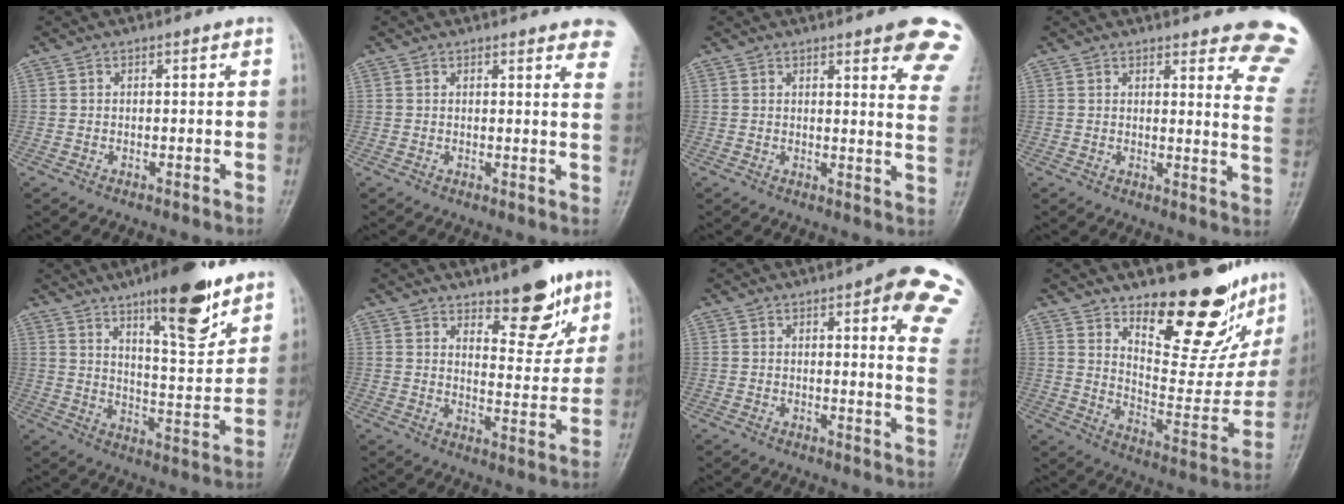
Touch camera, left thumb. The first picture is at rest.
{"total": 9.1, "force": [7.5, 2.0, 4.7], "torque": [-0.024, -0.023, 0.066]}
{"total": 13.2, "force": [8.4, 3.0, 9.7], "torque": [-0.085, -0.039, 0.080]}
{"total": 14.6, "force": [13.1, 2.7, 5.9], "torque": [-0.026, -0.108, 0.119]}
{"total": 16.1, "force": [10.4, 4.5, 11.5], "torque": [-0.142, -0.063, 0.166]}
{"total": 10.8, "force": [7.2, 4.3, 6.7], "torque": [-0.059, -0.052, 0.111]}
{"total": 14.2, "force": [7.3, 3.6, 11.6], "torque": [-0.105, -0.030, 0.067]}
{"total": 20.7, "force": [15.5, 7.9, 11.2], "torque": [-0.100, -0.123, 0.230]}